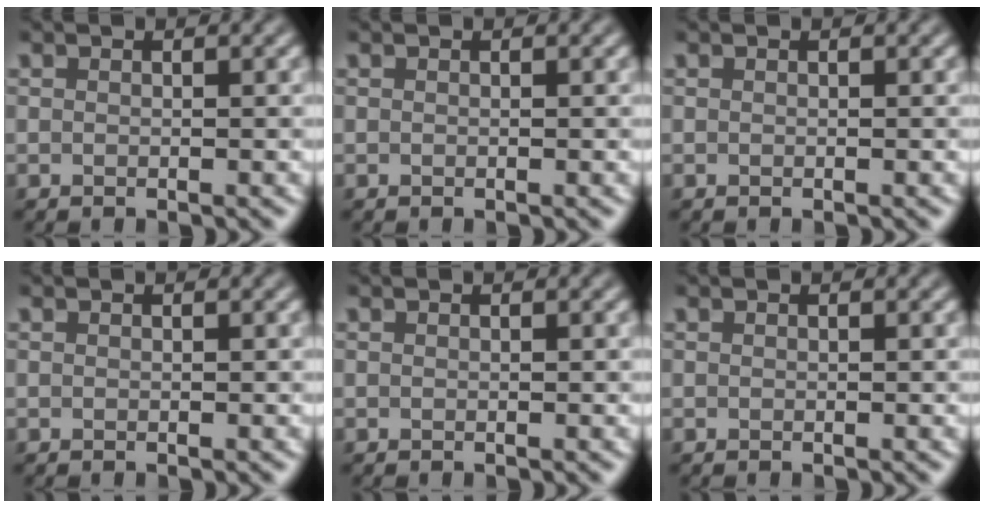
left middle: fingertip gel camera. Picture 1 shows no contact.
{"total": 0.0}
{"total": 0.0}
{"total": 0.0}
{"total": 0.0}
{"total": 0.0}